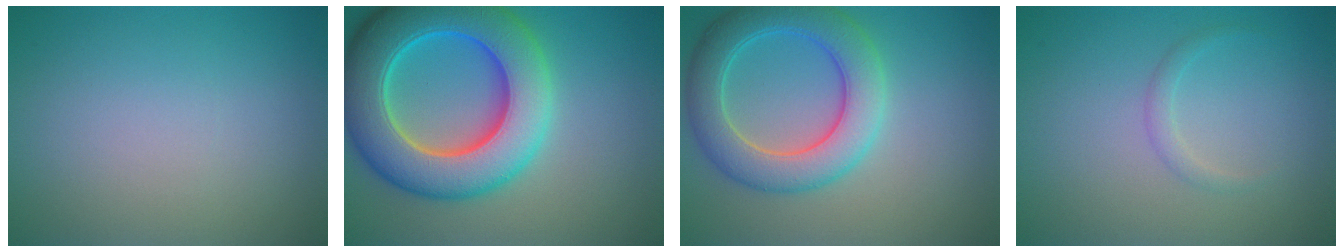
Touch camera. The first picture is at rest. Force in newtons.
{"total": 11.7, "press": 11.7, "slide": 0.2}
{"total": 6.4, "press": 6.4, "slide": 0.3}
{"total": 1.0, "press": 1.0, "slide": 0.1}